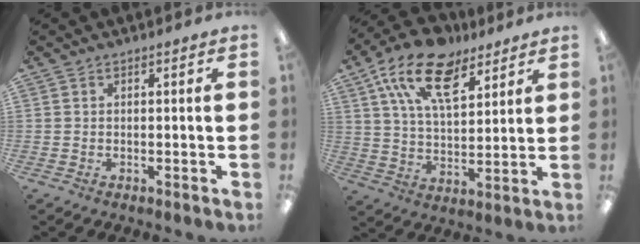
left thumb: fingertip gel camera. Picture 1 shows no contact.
{"total": 16.6, "force": [10.2, 8.3, 10.2], "torque": [-0.184, -0.040, 0.184]}